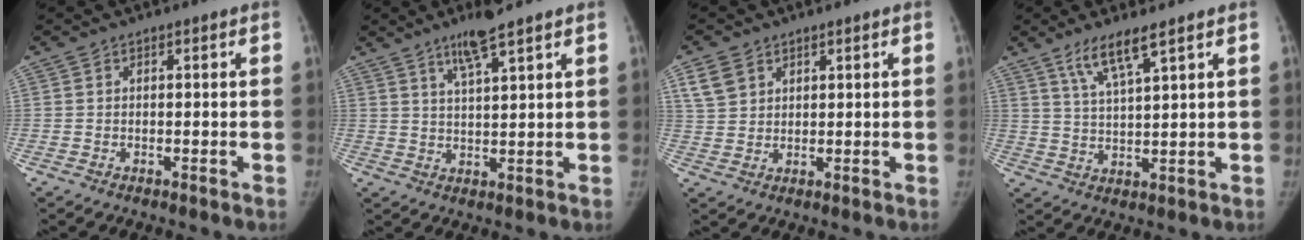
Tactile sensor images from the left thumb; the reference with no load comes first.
{"total": 6.1, "force": [4.2, 0.4, 4.3], "torque": [-0.081, -0.022, 0.079]}
{"total": 5.0, "force": [2.7, 3.6, 2.1], "torque": [-0.028, -0.007, 0.060]}
{"total": 6.6, "force": [4.4, 0.7, 4.9], "torque": [-0.097, -0.024, 0.090]}